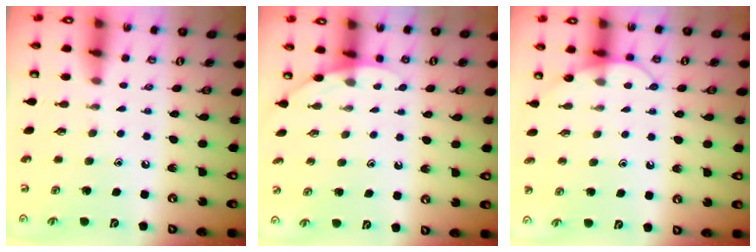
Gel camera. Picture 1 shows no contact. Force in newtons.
{"total": 2.6, "press": 2.6, "slide": 0.2}
{"total": 6.4, "press": 6.4, "slide": 0.3}